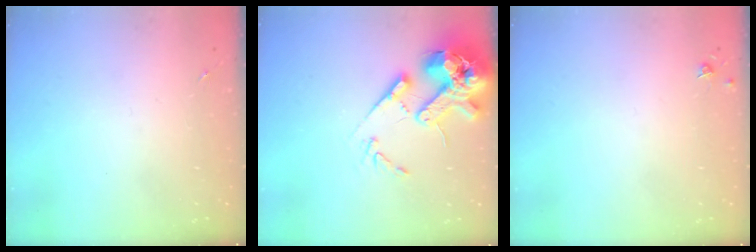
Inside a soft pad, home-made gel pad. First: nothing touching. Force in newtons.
{"total": 18.0, "press": 17.8, "slide": 2.5}
{"total": 3.3, "press": 3.3, "slide": 0.5}